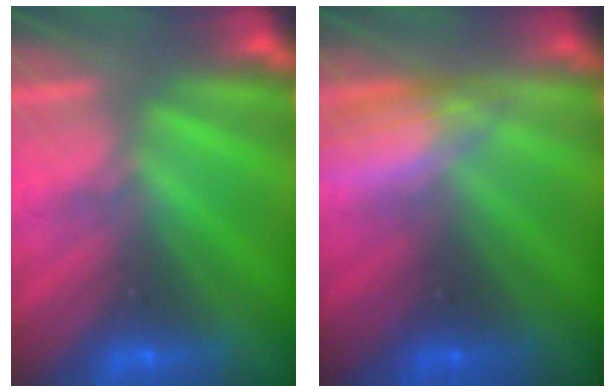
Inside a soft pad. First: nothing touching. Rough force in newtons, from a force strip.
{"total": 2.9}